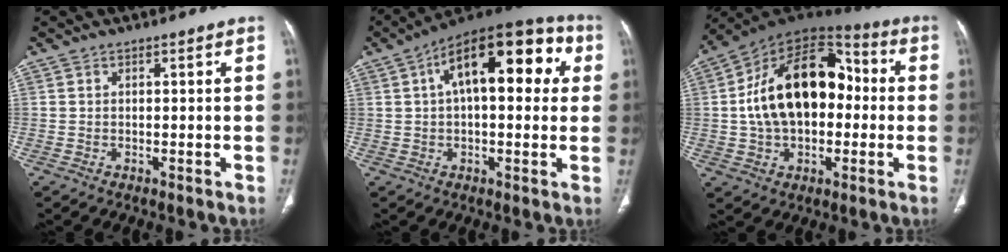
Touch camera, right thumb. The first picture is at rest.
{"total": 19.7, "force": [5.3, 9.3, 16.6], "torque": [-0.207, 0.037, 0.067]}
{"total": 22.1, "force": [0.7, 13.9, 17.1], "torque": [-0.267, 0.038, 0.008]}